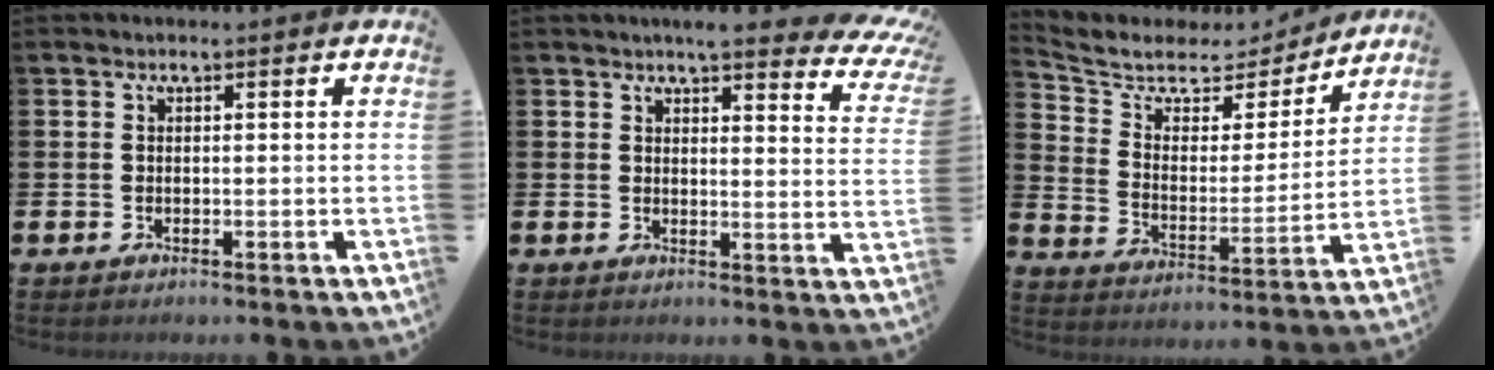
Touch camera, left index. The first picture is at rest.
{"total": 4.9, "force": [4.6, 0.8, 1.7], "torque": [-0.019, -0.035, 0.074]}
{"total": 6.2, "force": [5.1, 3.1, 1.5], "torque": [-0.067, -0.039, 0.081]}